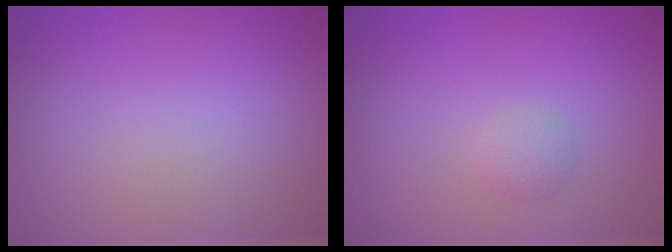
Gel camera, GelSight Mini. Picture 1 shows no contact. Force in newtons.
{"total": 1.2, "press": 1.2, "slide": 0.1}